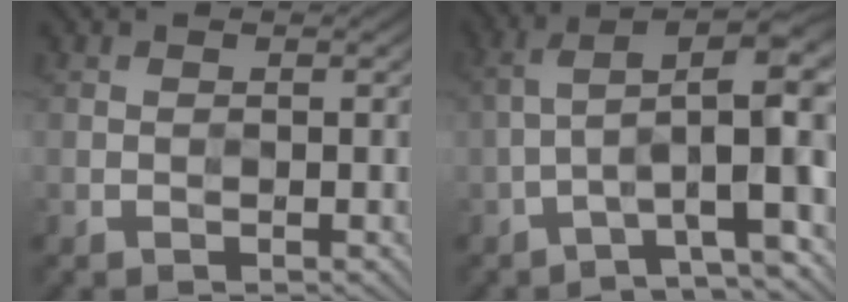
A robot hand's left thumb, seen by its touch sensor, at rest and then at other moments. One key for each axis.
{"total": 9.4, "fx": -1.5, "fy": 3.2, "fz": 8.7, "tx": -0.154, "ty": 0.020, "tz": -0.029}